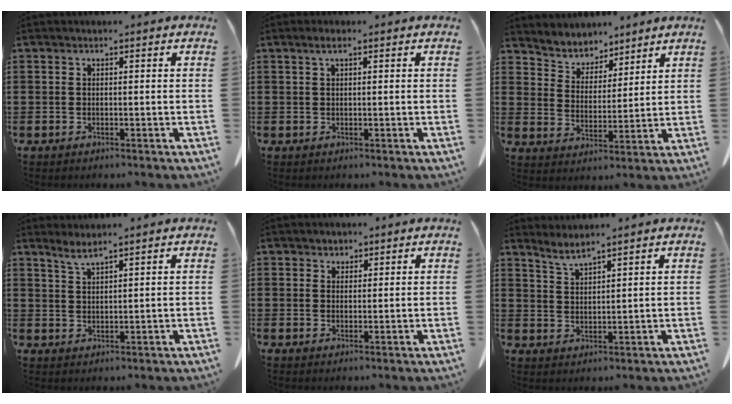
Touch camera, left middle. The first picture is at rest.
{"total": 1.2, "force": [0.6, 0.1, 1.1], "torque": [-0.023, 0.001, 0.011]}
{"total": 4.5, "force": [4.1, 1.6, -0.3], "torque": [-0.020, -0.027, 0.073]}
{"total": 2.5, "force": [2.2, -0.1, 1.3], "torque": [-0.031, -0.002, 0.042]}
{"total": 1.6, "force": [1.4, 0.7, 0.0], "torque": [-0.003, 0.002, 0.030]}
{"total": 3.0, "force": [2.7, -0.2, 1.2], "torque": [-0.033, -0.008, 0.051]}